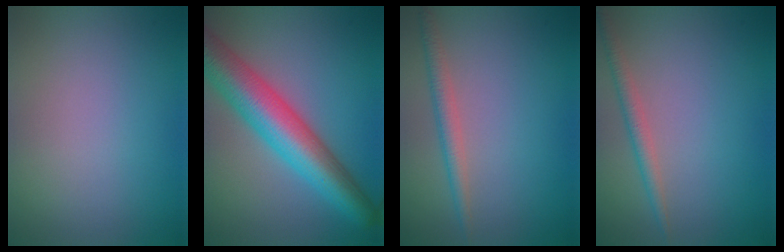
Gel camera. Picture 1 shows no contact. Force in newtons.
{"total": 8.6, "press": 8.6, "slide": 0.1}
{"total": 2.0, "press": 2.0, "slide": 0.0}
{"total": 1.8, "press": 1.8, "slide": 0.1}